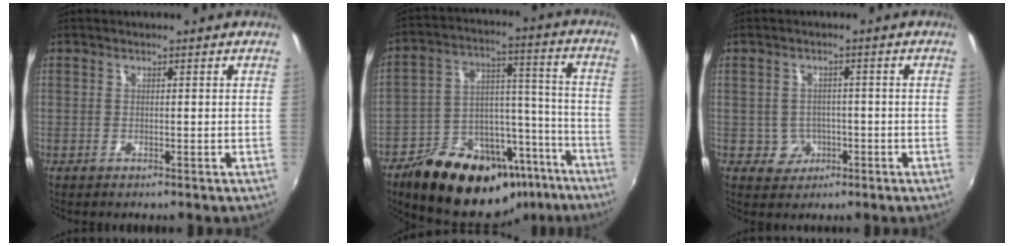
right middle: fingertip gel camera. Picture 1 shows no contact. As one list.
[{"total": 23.9, "force": [-16.7, 12.3, 11.9], "torque": [-0.210, 0.044, -0.220]}, {"total": 4.1, "force": [-1.2, 3.8, 0.6], "torque": [-0.020, 0.007, -0.011]}]